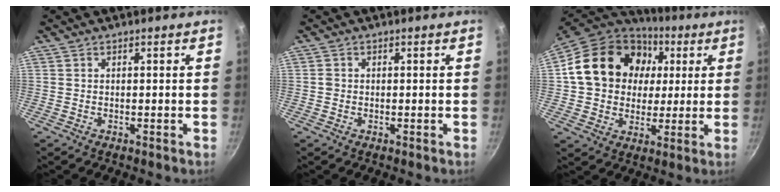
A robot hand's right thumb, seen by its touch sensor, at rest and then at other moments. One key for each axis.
{"total": 0.9, "fx": -0.2, "fy": 0.9, "fz": 0.3, "tx": -0.003, "ty": 0.003, "tz": -0.005}
{"total": 21.7, "fx": 4.3, "fy": 17.7, "fz": 11.9, "tx": -0.194, "ty": 0.031, "tz": 0.069}